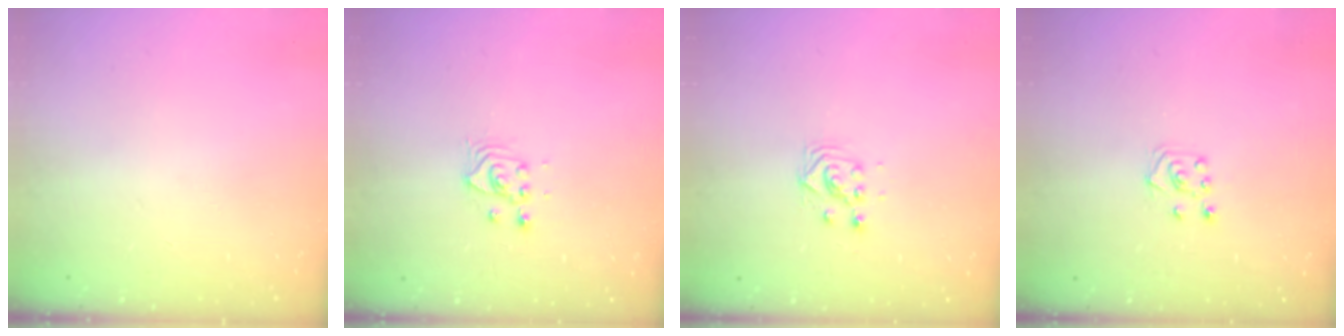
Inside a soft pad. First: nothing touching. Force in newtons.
{"total": 3.7, "press": 3.7, "slide": 0.3}
{"total": 3.2, "press": 3.2, "slide": 0.2}
{"total": 5.1, "press": 5.1, "slide": 0.5}